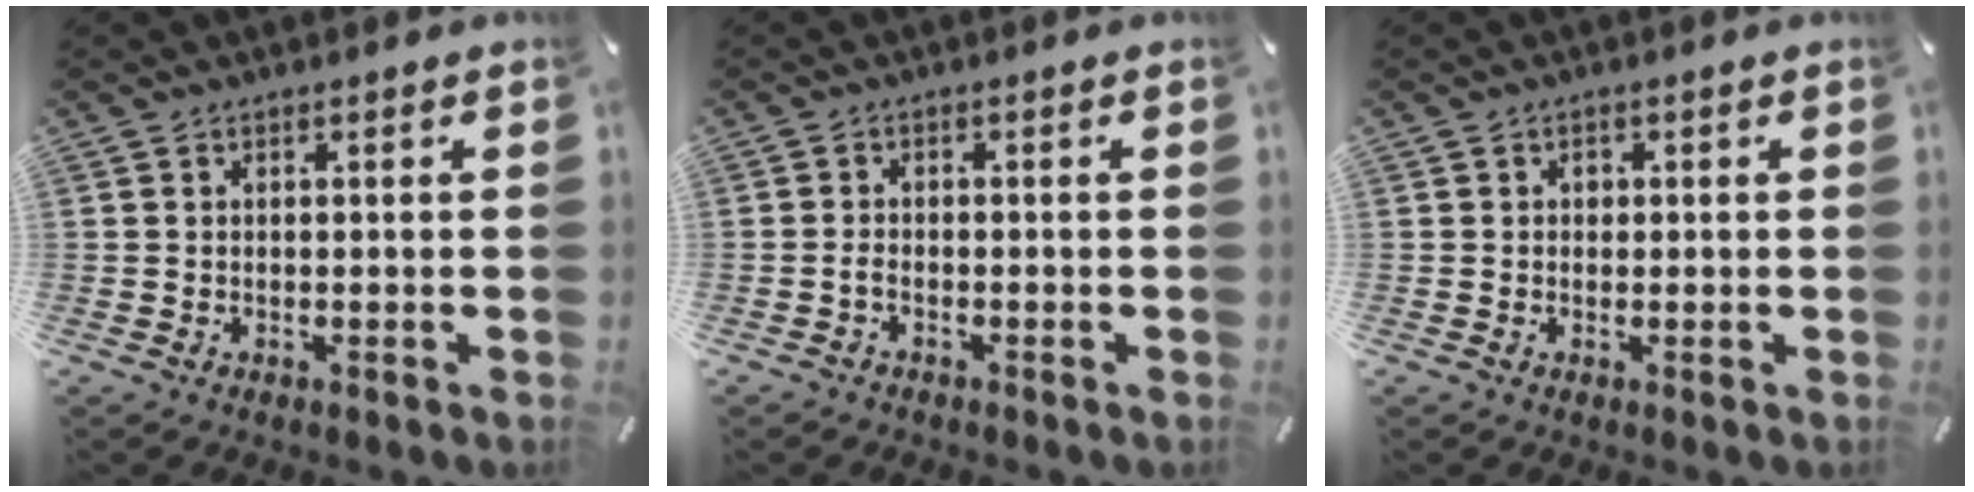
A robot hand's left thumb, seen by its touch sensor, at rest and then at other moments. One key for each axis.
{"total": 1.6, "fx": -1.0, "fy": 0.8, "fz": 0.9, "tx": -0.019, "ty": 0.003, "tz": -0.019}
{"total": 1.1, "fx": 0.1, "fy": 1.0, "fz": 0.4, "tx": 0.006, "ty": -0.001, "tz": -0.005}